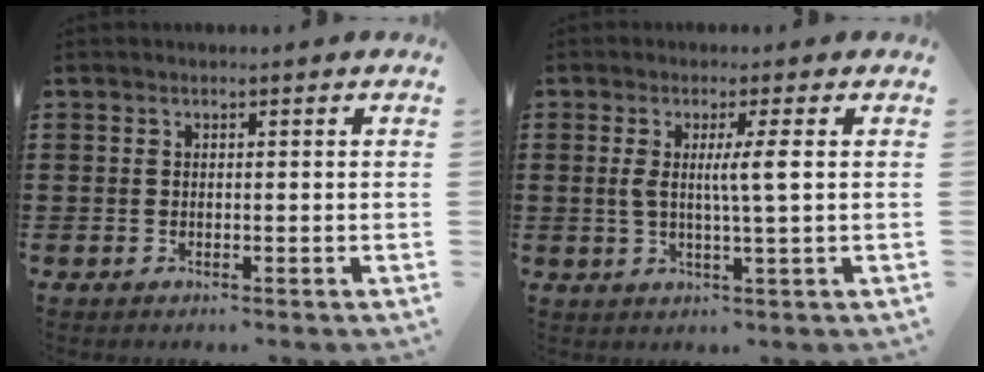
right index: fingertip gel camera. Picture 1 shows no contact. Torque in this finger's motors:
{"motor_torque": [-0.09, 0.12, 0.40, 0.08]}